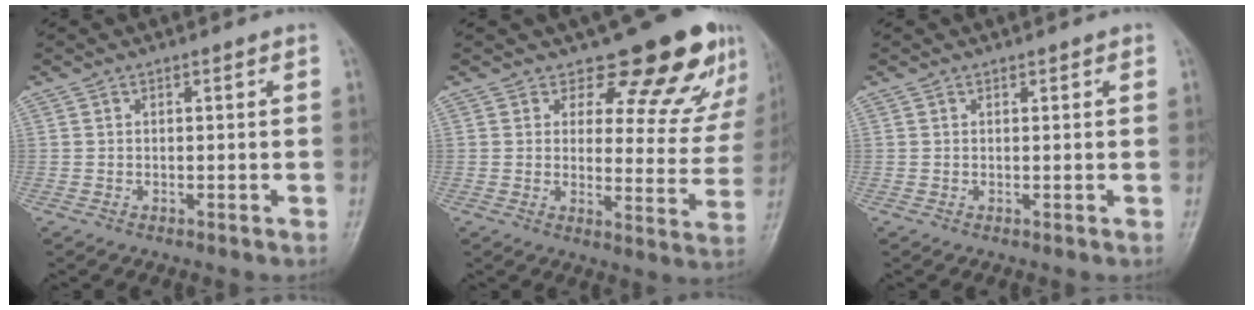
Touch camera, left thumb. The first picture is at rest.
{"total": 14.9, "force": [12.2, 6.3, 5.9], "torque": [-0.014, -0.094, 0.135]}
{"total": 0.7, "force": [0.5, 0.4, 0.3], "torque": [0.002, -0.002, 0.003]}